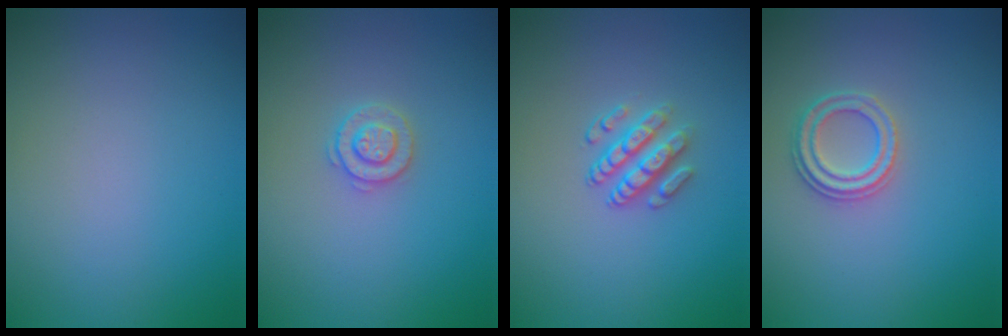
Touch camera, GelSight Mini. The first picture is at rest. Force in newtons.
{"total": 2.0, "press": 1.9, "slide": 0.4}
{"total": 2.3, "press": 1.9, "slide": 1.4}
{"total": 2.3, "press": 2.1, "slide": 0.8}